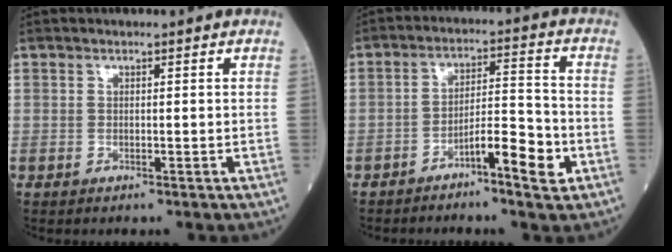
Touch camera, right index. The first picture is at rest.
{"total": 7.4, "force": [-3.9, 1.1, 6.2], "torque": [-0.099, 0.014, -0.062]}